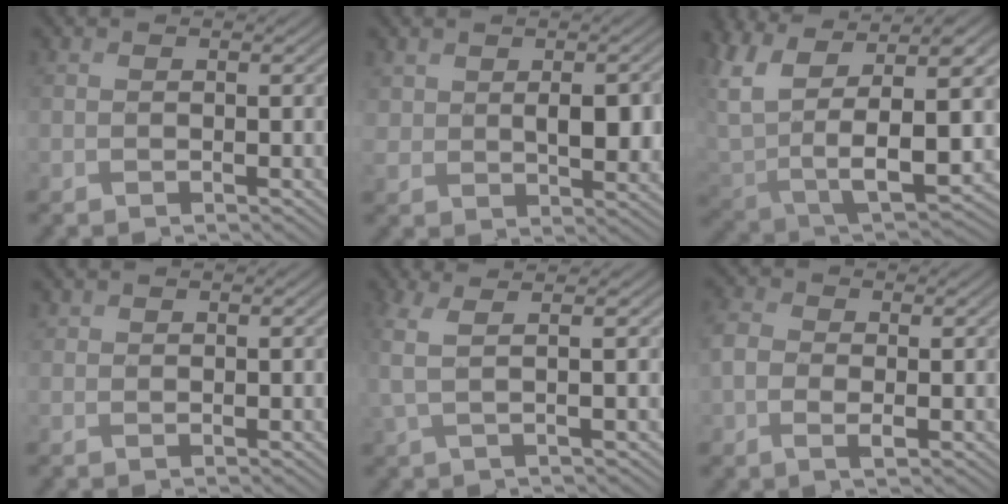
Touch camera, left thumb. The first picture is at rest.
{"total": 5.7, "force": [1.4, 3.7, 4.1], "torque": [-0.080, -0.014, 0.036]}
{"total": 15.5, "force": [3.6, 8.3, 12.5], "torque": [-0.302, -0.015, 0.083]}
{"total": 1.0, "force": [0.9, 0.4, 0.2], "torque": [-0.006, -0.001, 0.022]}
{"total": 4.2, "force": [1.2, 1.1, 3.9], "torque": [-0.081, 0.016, 0.013]}
{"total": 3.7, "force": [-0.2, 2.5, 2.8], "torque": [-0.069, -0.004, -0.009]}